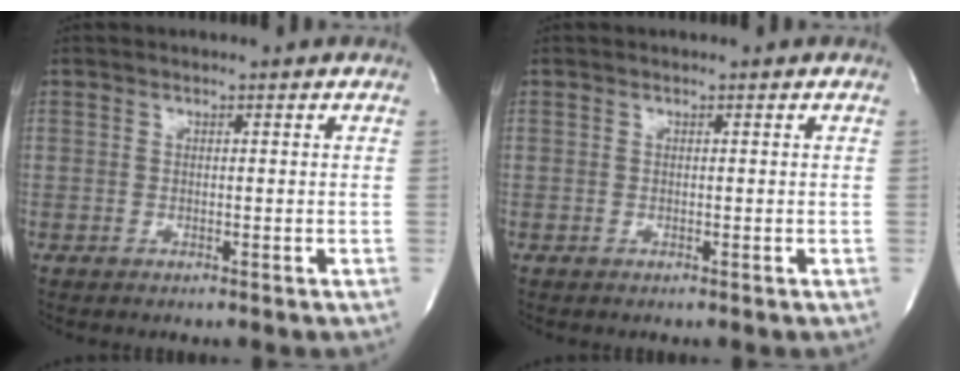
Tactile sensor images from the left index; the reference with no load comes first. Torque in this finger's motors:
{"motor_torque": [0.00, 0.00, 0.00, 0.00]}